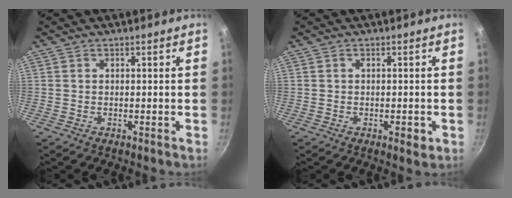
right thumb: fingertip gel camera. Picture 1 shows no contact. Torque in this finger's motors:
{"motor_torque": [-0.26, 0.02, -0.34, 0.10, 0.01]}